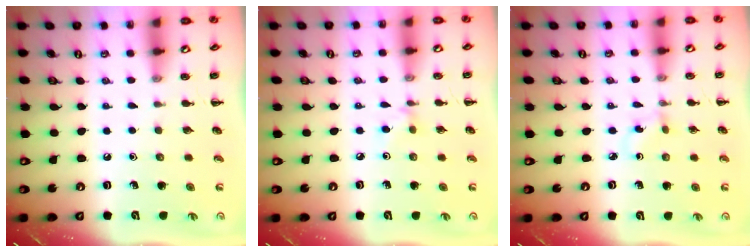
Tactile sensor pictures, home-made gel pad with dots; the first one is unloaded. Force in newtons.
{"total": 3.0, "press": 2.9, "slide": 1.0}
{"total": 2.1, "press": 1.9, "slide": 0.9}